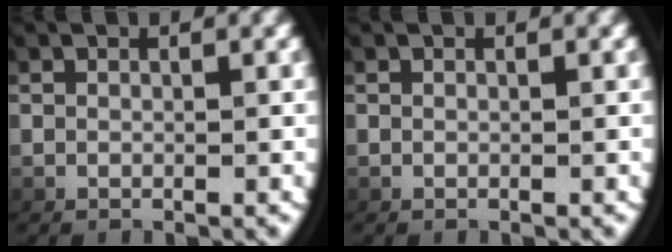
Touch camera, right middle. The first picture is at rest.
{"total": 0.0}